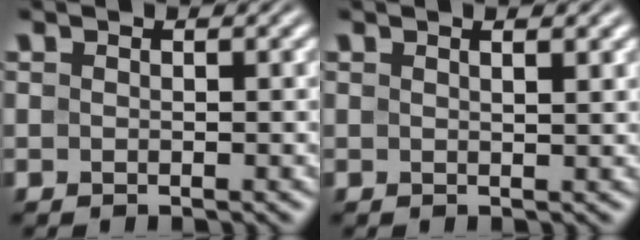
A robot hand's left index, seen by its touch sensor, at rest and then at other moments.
{"total": 1.7, "force": [1.1, 0.5, 1.3], "torque": [-0.012, 0.003, 0.009]}